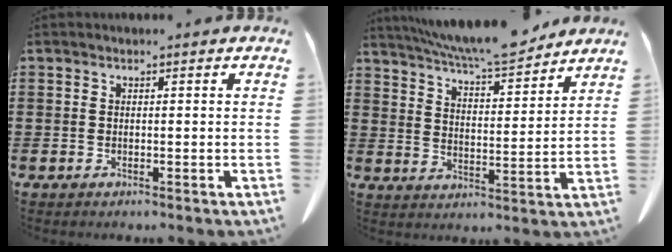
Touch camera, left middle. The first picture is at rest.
{"total": 8.4, "force": [7.7, 0.3, 3.2], "torque": [-0.079, -0.038, 0.138]}